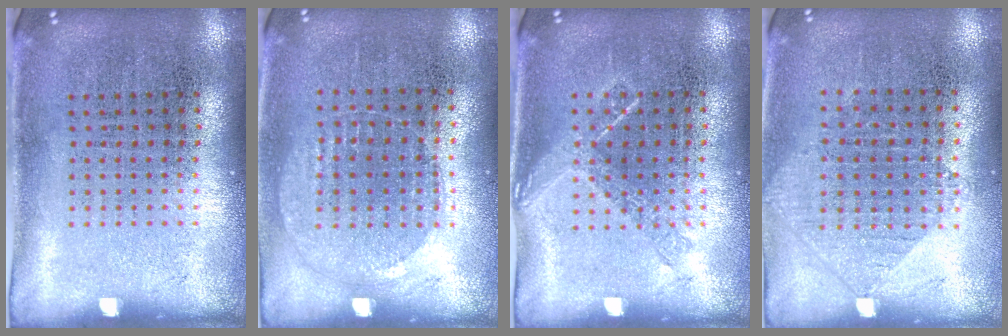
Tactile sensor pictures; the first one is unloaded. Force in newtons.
{"total": 1.0, "press": 0.9, "slide": 0.4}
{"total": 1.0, "press": 0.9, "slide": 0.5}
{"total": 1.0, "press": 0.9, "slide": 0.3}